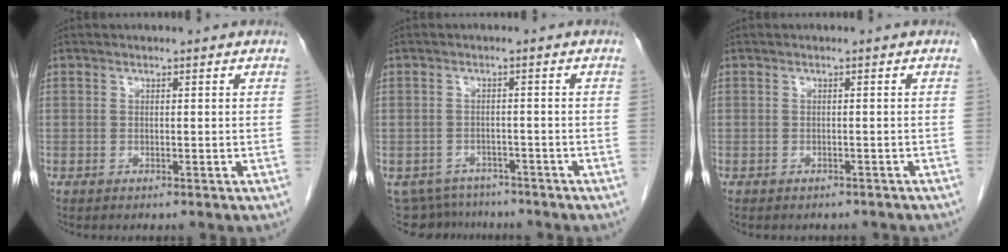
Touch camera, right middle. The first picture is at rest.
{"total": 6.6, "force": [-6.0, 2.8, -0.2], "torque": [0.004, 0.007, -0.081]}
{"total": 3.9, "force": [-3.4, 1.5, 1.1], "torque": [-0.016, -0.001, -0.036]}